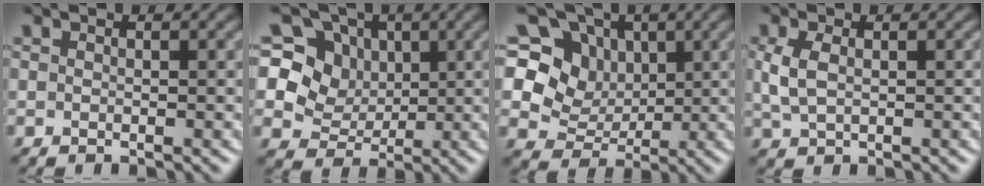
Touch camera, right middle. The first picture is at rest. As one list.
[{"total": 9.2, "force": [3.1, 7.7, 3.8], "torque": [-0.076, 0.014, 0.042]}, {"total": 7.6, "force": [2.1, 6.4, 3.5], "torque": [-0.061, 0.014, 0.008]}, {"total": 2.6, "force": [0.3, 1.5, 2.1], "torque": [-0.055, 0.000, 0.010]}]